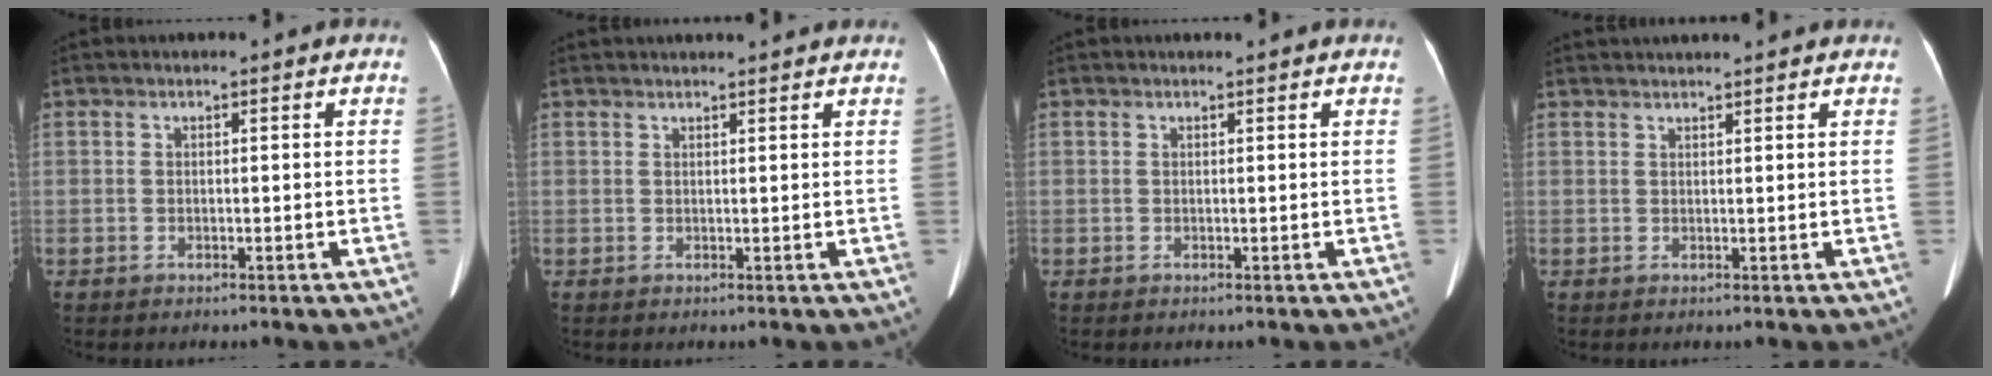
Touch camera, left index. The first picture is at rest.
{"total": 5.3, "force": [5.0, 0.2, 1.7], "torque": [-0.021, 0.025, 0.056]}
{"total": 0.6, "force": [0.6, 0.0, 0.1], "torque": [-0.009, 0.007, 0.008]}
{"total": 6.7, "force": [6.3, 0.0, 2.5], "torque": [-0.034, 0.031, 0.077]}